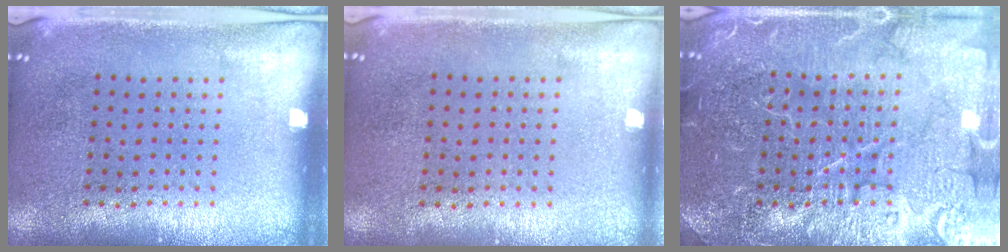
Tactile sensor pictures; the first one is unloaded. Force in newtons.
{"total": 0.0}
{"total": 7.2, "press": 7.1, "slide": 1.0}